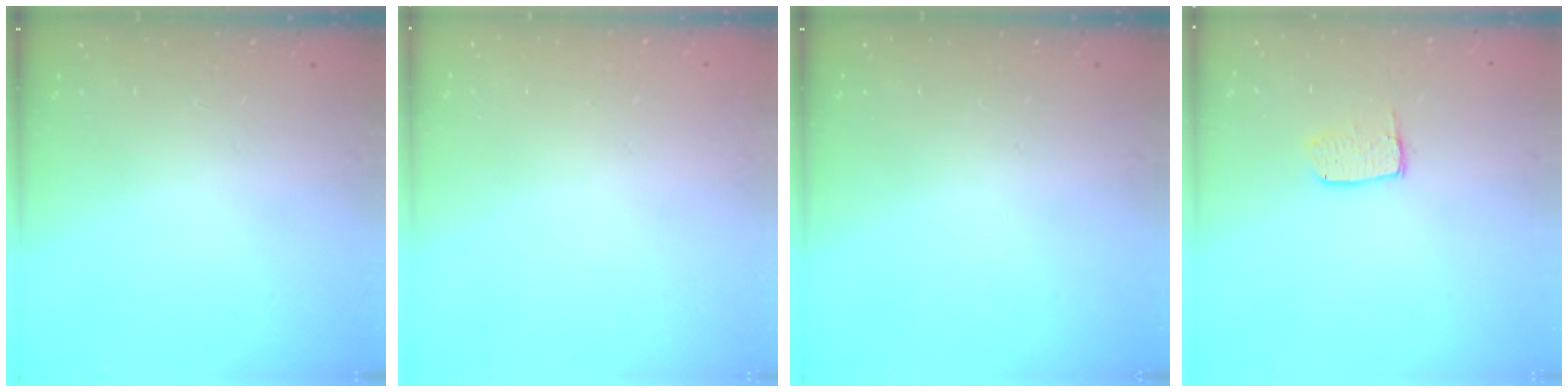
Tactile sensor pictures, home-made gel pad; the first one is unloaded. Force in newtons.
{"total": 0.0}
{"total": 0.0}
{"total": 5.8, "press": 5.8, "slide": 0.4}